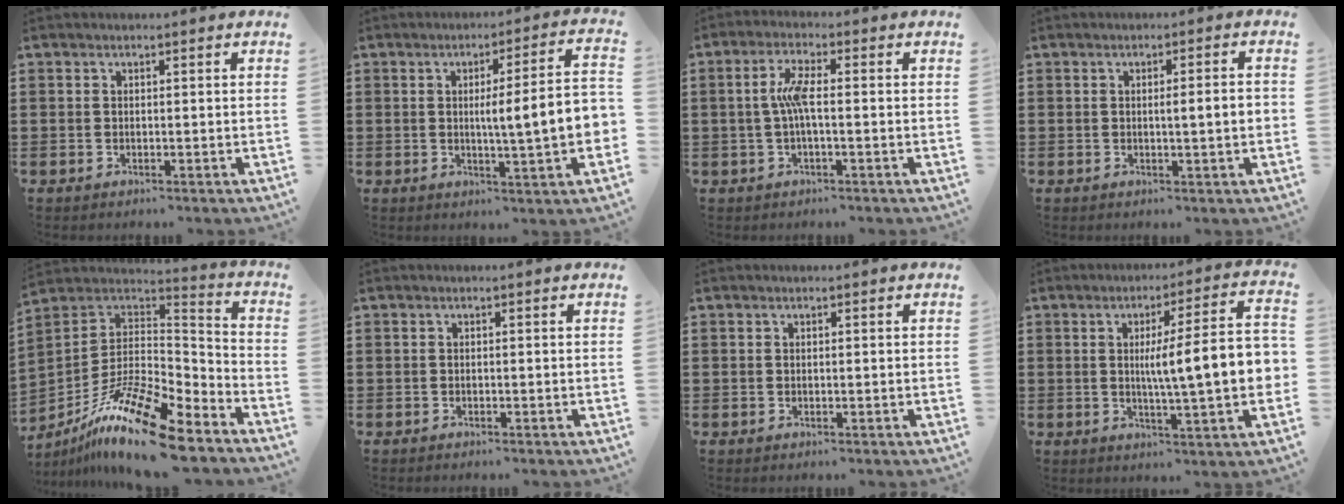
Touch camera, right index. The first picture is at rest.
{"total": 8.5, "force": [-0.1, 0.5, 8.5], "torque": [-0.134, -0.012, -0.011]}
{"total": 4.9, "force": [-0.3, 1.0, 4.8], "torque": [-0.102, -0.001, -0.013]}
{"total": 3.1, "force": [-0.1, 0.1, 3.1], "torque": [-0.054, -0.003, -0.003]}
{"total": 16.9, "force": [-11.9, 3.4, 11.6], "torque": [-0.225, 0.030, -0.216]}
{"total": 0.0}
{"total": 0.0}
{"total": 11.2, "force": [0.2, 1.3, 11.1], "torque": [-0.174, -0.008, -0.007]}